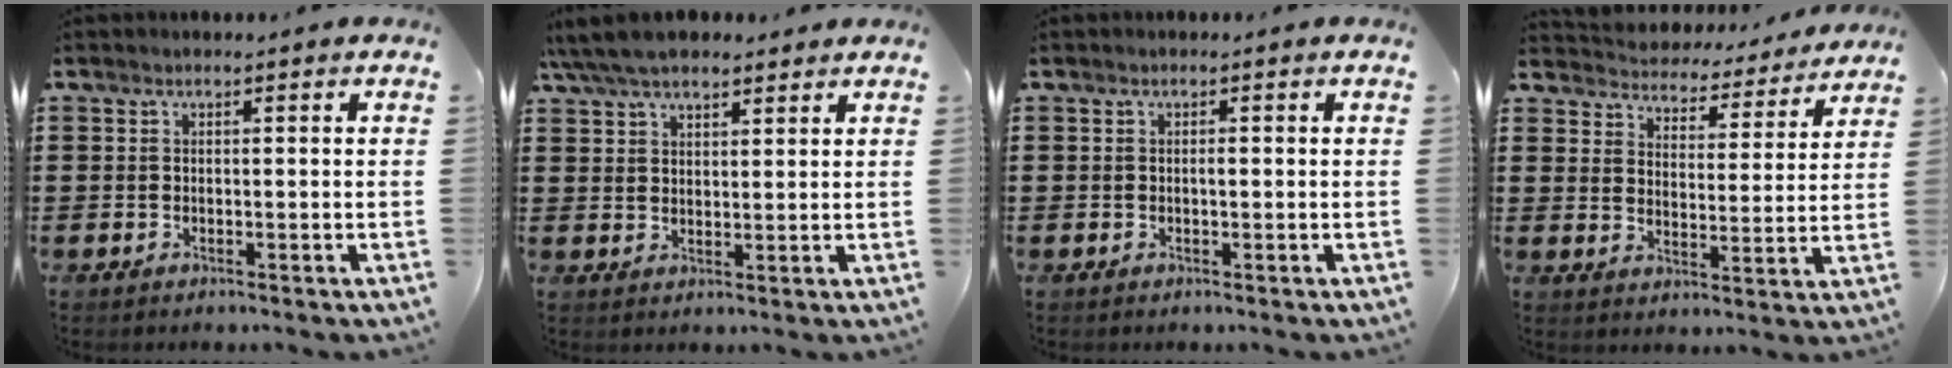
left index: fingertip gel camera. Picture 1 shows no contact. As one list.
[{"total": 6.2, "force": [5.2, 1.9, 2.8], "torque": [-0.070, -0.002, 0.097]}, {"total": 0.7, "force": [-0.1, 0.2, 0.7], "torque": [-0.015, -0.004, 0.000]}, {"total": 4.1, "force": [4.1, 0.3, -0.2], "torque": [-0.023, -0.035, 0.064]}]